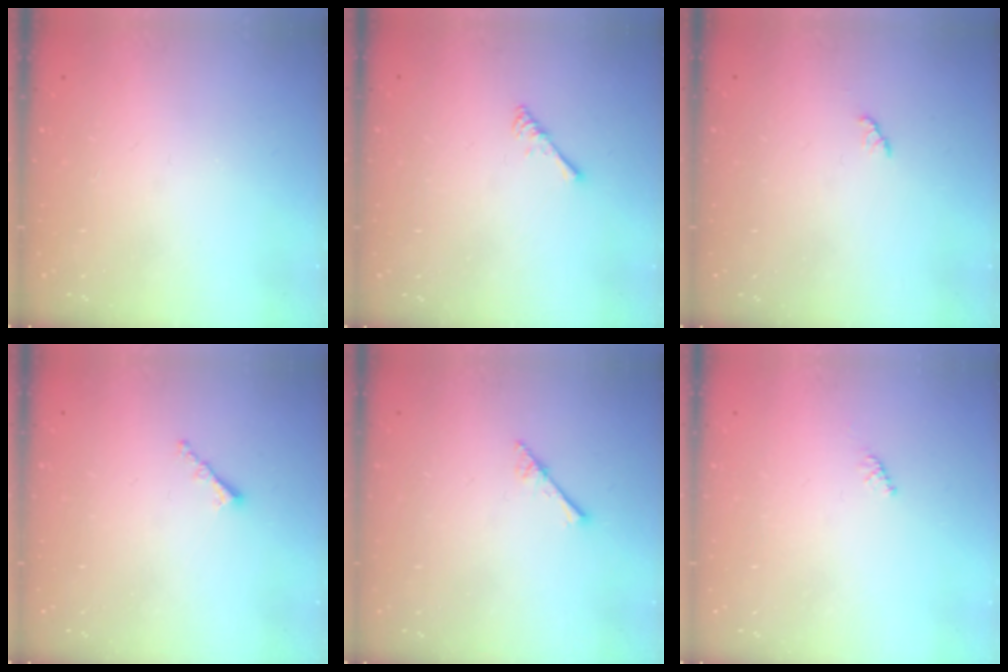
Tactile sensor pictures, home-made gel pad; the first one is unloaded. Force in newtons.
{"total": 2.4, "press": 2.4, "slide": 0.4}
{"total": 3.4, "press": 3.4, "slide": 0.4}
{"total": 1.2, "press": 1.1, "slide": 0.5}
{"total": 2.3, "press": 2.3, "slide": 0.2}
{"total": 1.6, "press": 1.5, "slide": 0.4}